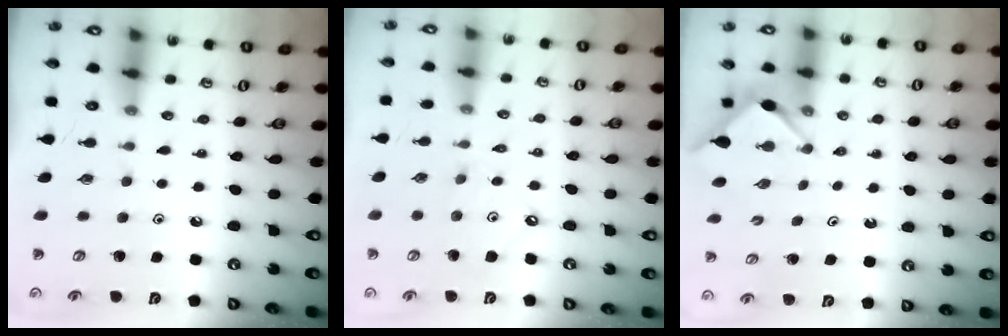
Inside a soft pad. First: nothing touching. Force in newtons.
{"total": 5.0, "press": 4.9, "slide": 0.6}
{"total": 2.8, "press": 2.8, "slide": 0.3}